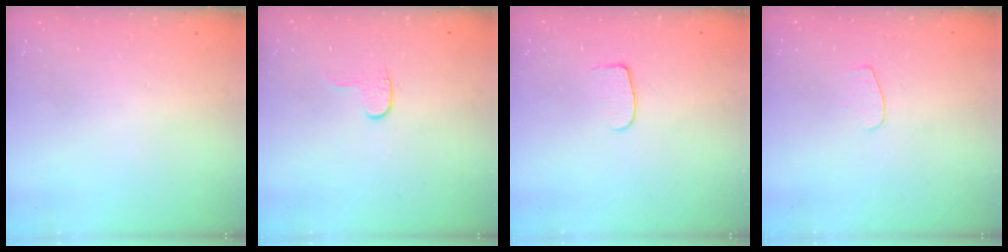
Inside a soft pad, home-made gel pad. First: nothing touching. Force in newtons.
{"total": 3.4, "press": 3.4, "slide": 0.4}
{"total": 5.9, "press": 5.9, "slide": 0.6}
{"total": 3.7, "press": 3.7, "slide": 0.3}